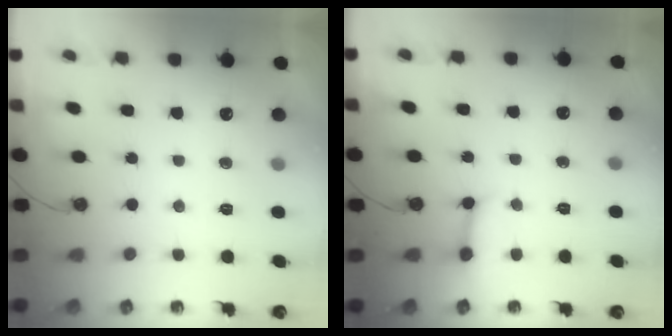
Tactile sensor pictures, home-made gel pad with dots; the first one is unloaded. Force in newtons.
{"total": 3.5, "press": 3.4, "slide": 0.5}